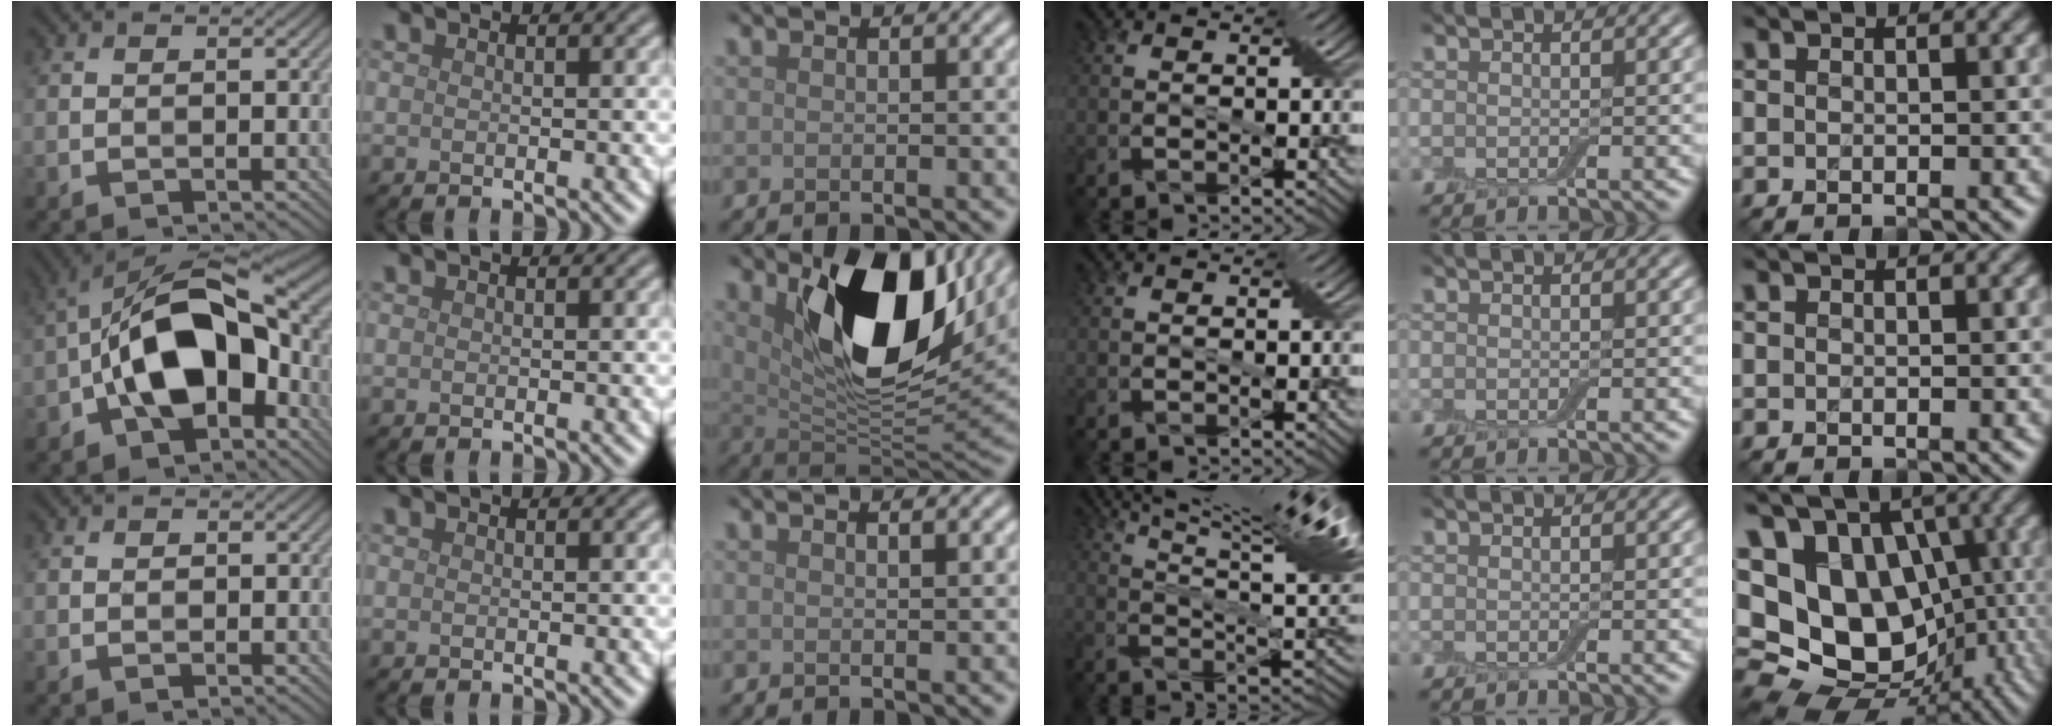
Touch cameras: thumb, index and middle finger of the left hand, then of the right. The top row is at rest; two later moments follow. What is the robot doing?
{"motion": "cut", "object": "cling film"}